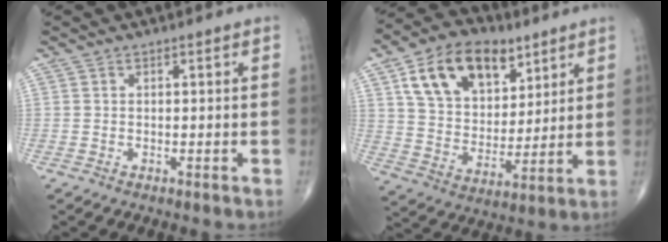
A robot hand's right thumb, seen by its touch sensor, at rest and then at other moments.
{"total": 18.6, "force": [9.1, 11.7, 11.2], "torque": [-0.151, -0.027, 0.161]}